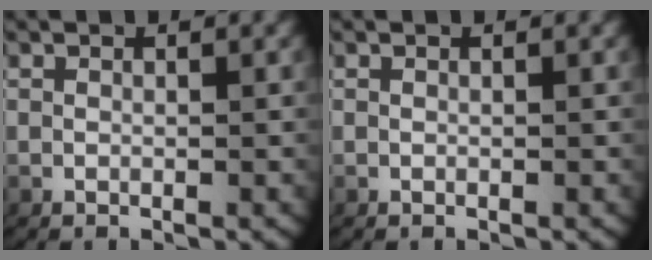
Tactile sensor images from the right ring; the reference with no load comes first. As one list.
[{"total": 0.0}]